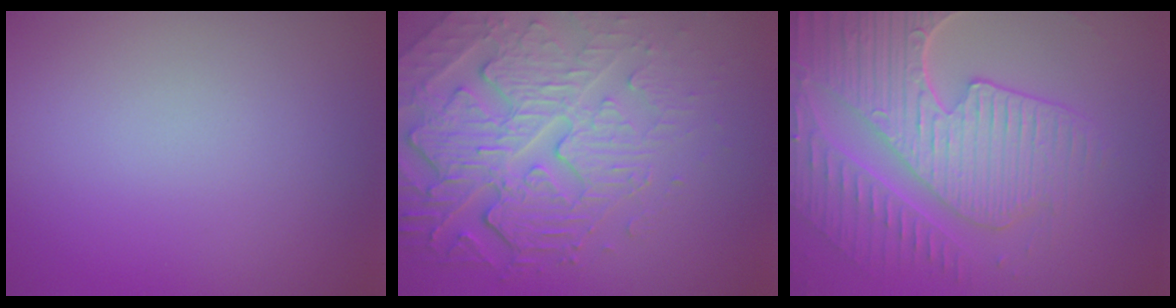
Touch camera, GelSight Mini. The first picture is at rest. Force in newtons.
{"total": 8.0, "press": 5.7, "slide": 5.7}
{"total": 8.9, "press": 6.4, "slide": 6.1}